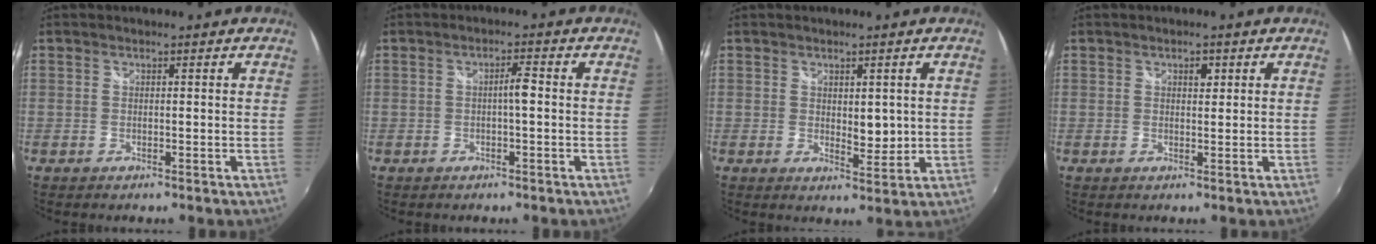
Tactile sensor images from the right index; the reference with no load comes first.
{"total": 2.2, "force": [-0.3, 0.3, 2.1], "torque": [-0.036, 0.006, -0.006]}
{"total": 3.5, "force": [0.7, 1.9, 2.8], "torque": [-0.039, -0.006, 0.016]}
{"total": 1.5, "force": [0.7, 0.9, 0.9], "torque": [-0.012, 0.005, 0.010]}